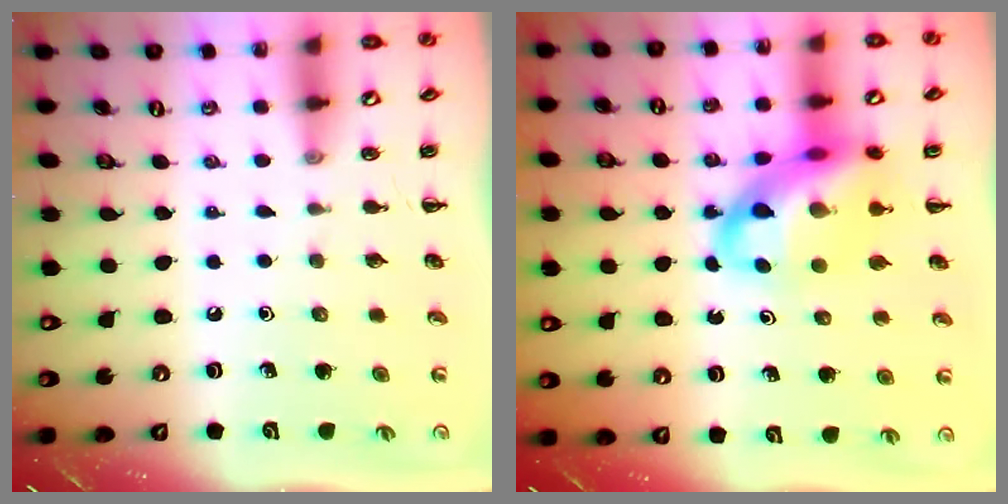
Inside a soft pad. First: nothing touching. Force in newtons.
{"total": 15.9, "press": 15.4, "slide": 3.9}